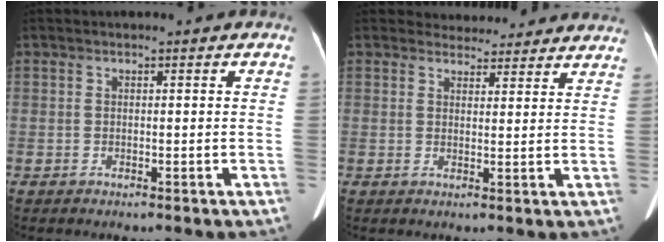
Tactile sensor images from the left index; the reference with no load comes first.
{"total": 9.0, "force": [8.5, 2.9, 0.9], "torque": [0.017, 0.013, 0.084]}